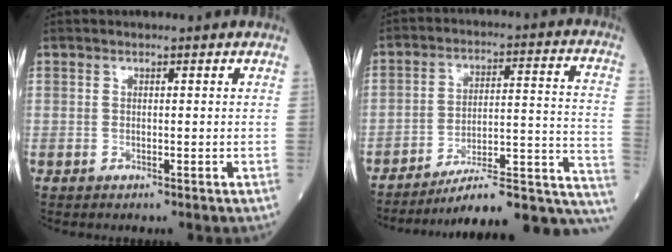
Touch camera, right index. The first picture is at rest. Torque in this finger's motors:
{"motor_torque": [-0.08, -0.80, -0.27, -0.19]}